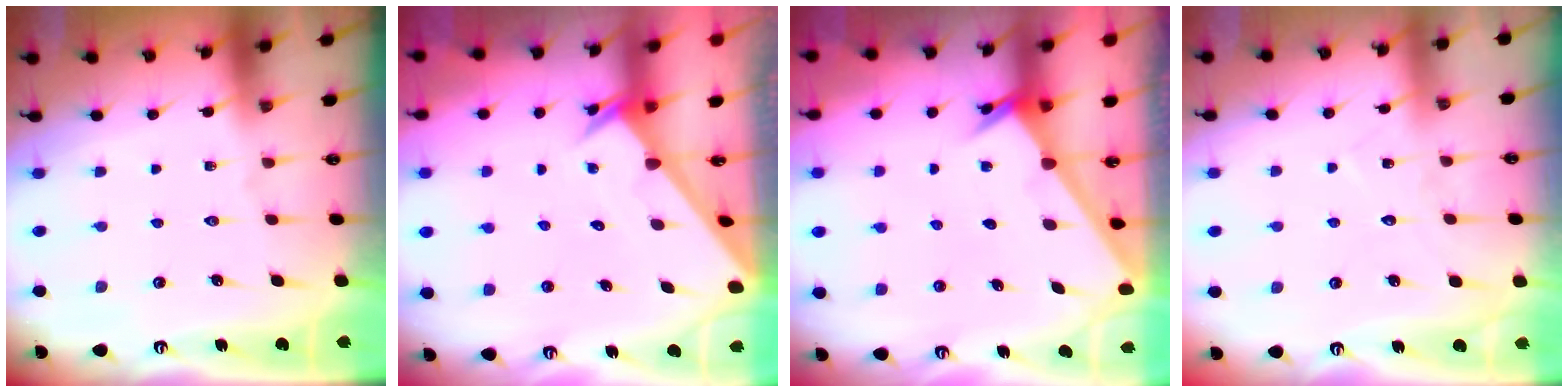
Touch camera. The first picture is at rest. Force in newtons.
{"total": 1.6, "press": 1.6, "slide": 0.1}
{"total": 2.4, "press": 2.4, "slide": 0.2}
{"total": 5.8, "press": 5.8, "slide": 0.4}